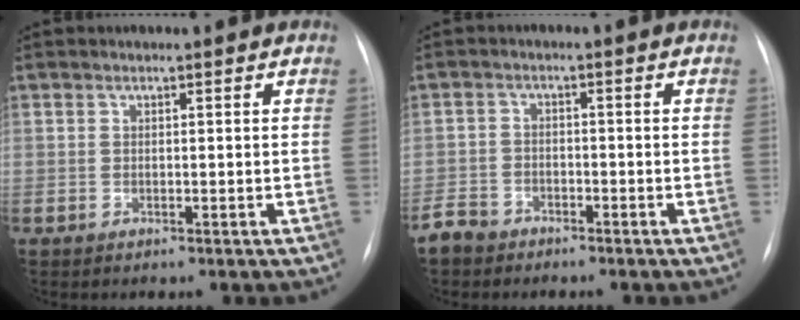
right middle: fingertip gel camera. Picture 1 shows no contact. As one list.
[{"total": 3.6, "force": [-2.9, 2.1, 0.1], "torque": [-0.003, 0.004, -0.057]}]